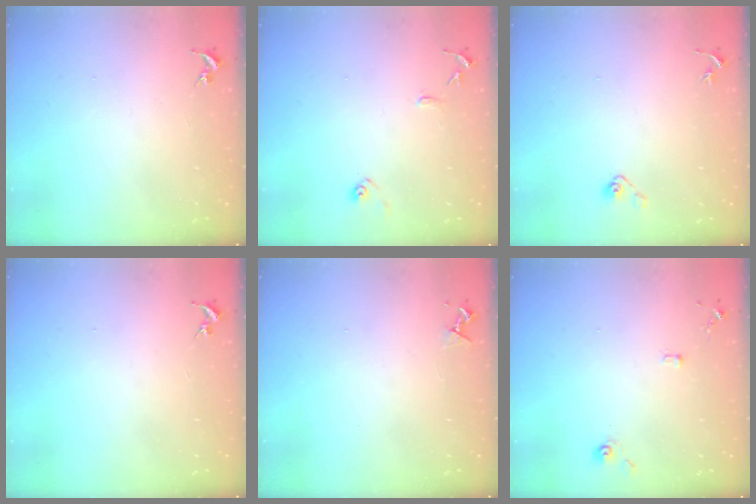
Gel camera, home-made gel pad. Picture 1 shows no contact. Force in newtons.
{"total": 9.0, "press": 8.9, "slide": 0.8}
{"total": 4.1, "press": 3.7, "slide": 1.7}
{"total": 0.0}
{"total": 3.8, "press": 3.7, "slide": 0.6}
{"total": 6.5, "press": 6.4, "slide": 0.6}